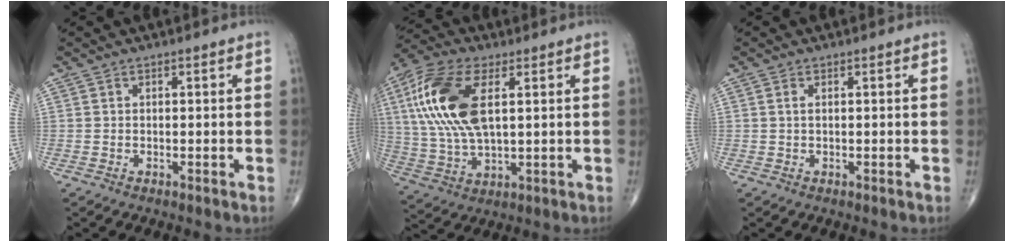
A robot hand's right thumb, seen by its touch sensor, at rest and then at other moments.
{"total": 17.4, "force": [4.3, 8.1, 14.7], "torque": [-0.322, 0.002, 0.082]}
{"total": 0.9, "force": [0.3, 0.4, 0.8], "torque": [-0.019, 0.003, 0.005]}